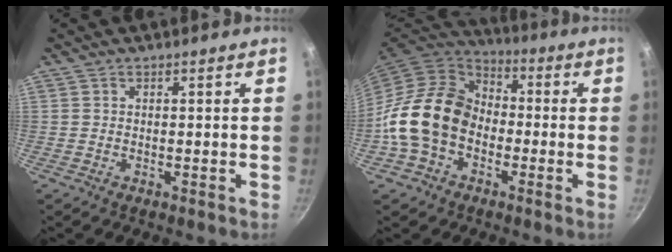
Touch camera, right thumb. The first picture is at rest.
{"total": 16.8, "force": [-3.4, 12.7, 10.4], "torque": [-0.155, 0.044, -0.079]}